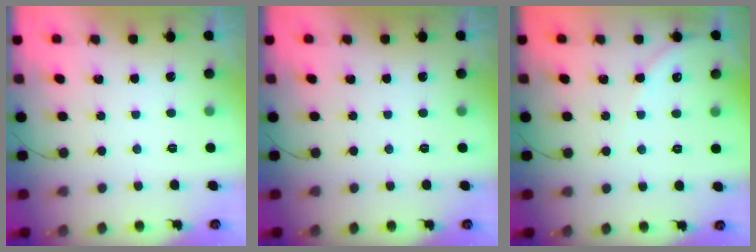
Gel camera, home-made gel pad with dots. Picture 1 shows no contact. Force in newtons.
{"total": 0.0}
{"total": 4.2, "press": 4.1, "slide": 0.6}